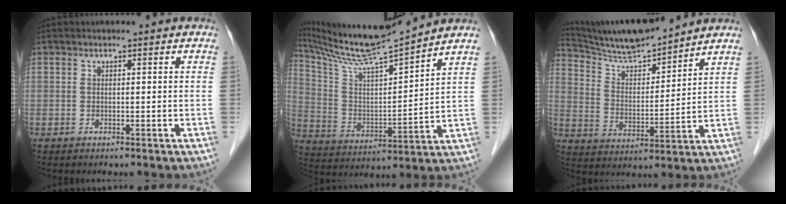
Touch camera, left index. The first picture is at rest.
{"total": 15.3, "force": [14.0, -0.8, 6.0], "torque": [-0.124, 0.000, 0.257]}
{"total": 11.8, "force": [11.3, 0.3, 3.4], "torque": [-0.073, 0.005, 0.210]}